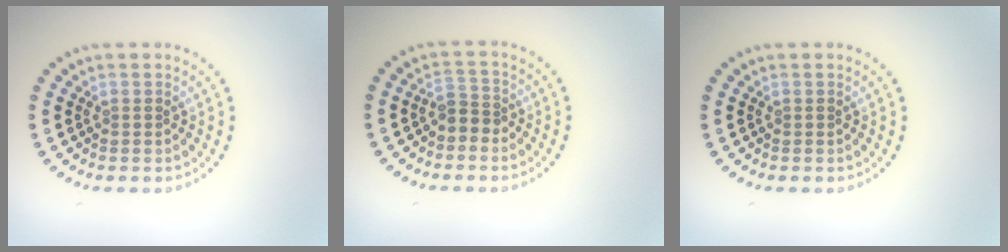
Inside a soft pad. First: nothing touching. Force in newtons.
{"total": 1.9, "press": 1.6, "slide": 1.0}
{"total": 0.0}